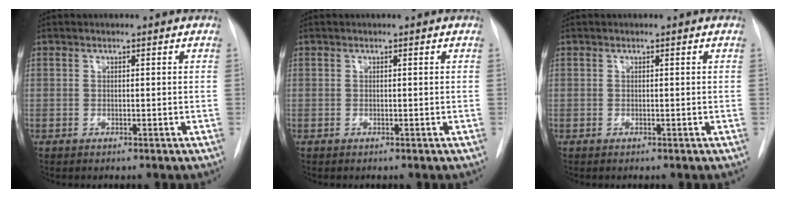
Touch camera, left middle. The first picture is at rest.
{"total": 0.0}
{"total": 0.0}